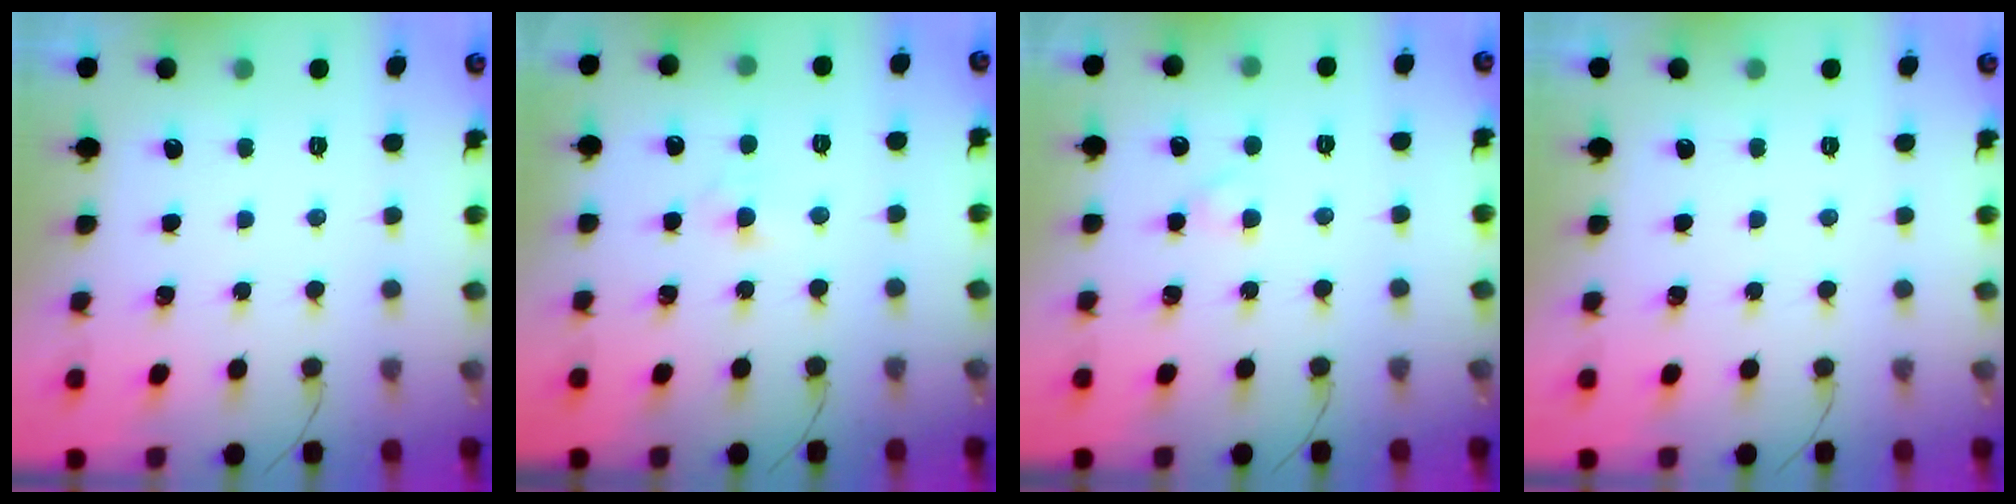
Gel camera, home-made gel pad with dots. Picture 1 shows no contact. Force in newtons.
{"total": 2.4, "press": 2.2, "slide": 0.9}
{"total": 2.7, "press": 2.5, "slide": 1.1}
{"total": 0.0}